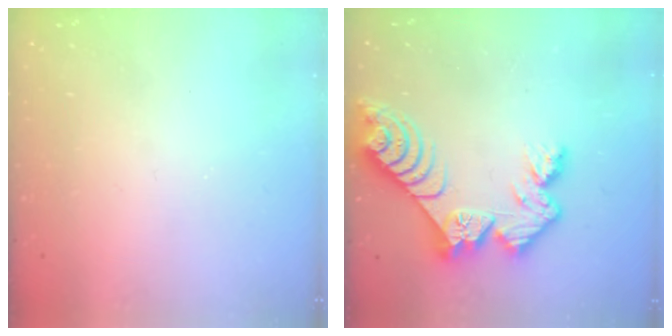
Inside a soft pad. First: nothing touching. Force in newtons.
{"total": 11.8, "press": 11.8, "slide": 1.1}